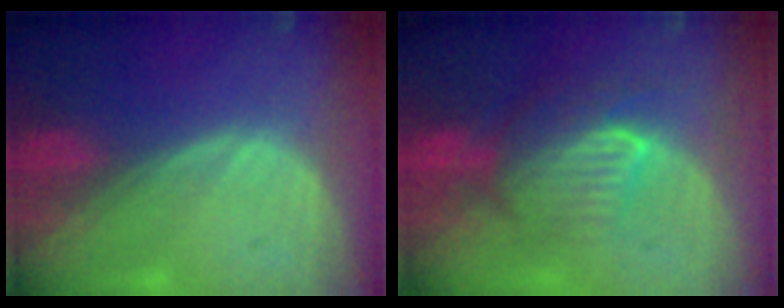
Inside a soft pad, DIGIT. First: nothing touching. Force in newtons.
{"total": 7.7, "press": 7.7, "slide": 0.1}